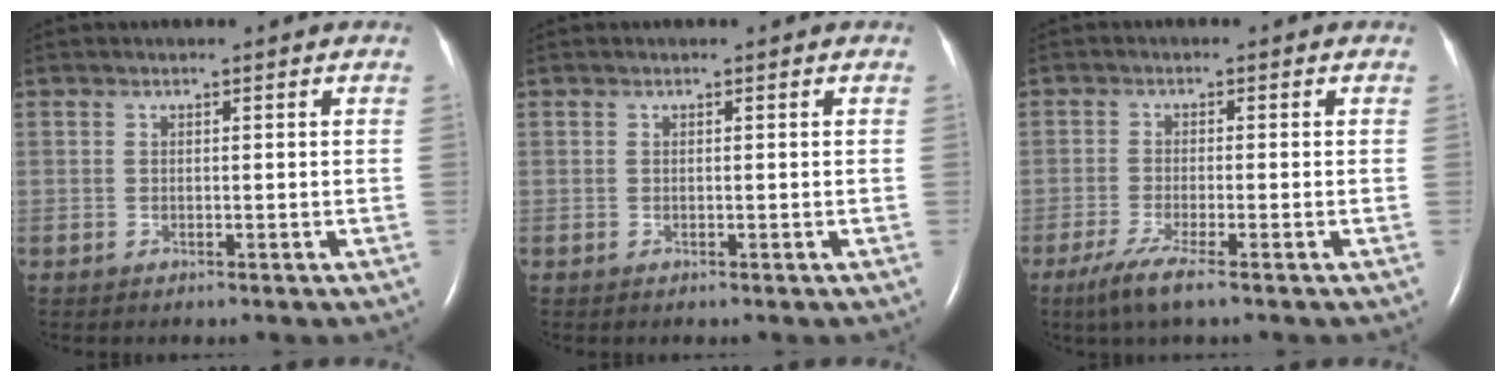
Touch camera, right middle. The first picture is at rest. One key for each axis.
{"total": 0.0}
{"total": 4.7, "fx": -3.0, "fy": 0.1, "fz": 3.6, "tx": -0.080, "ty": -0.016, "tz": -0.059}